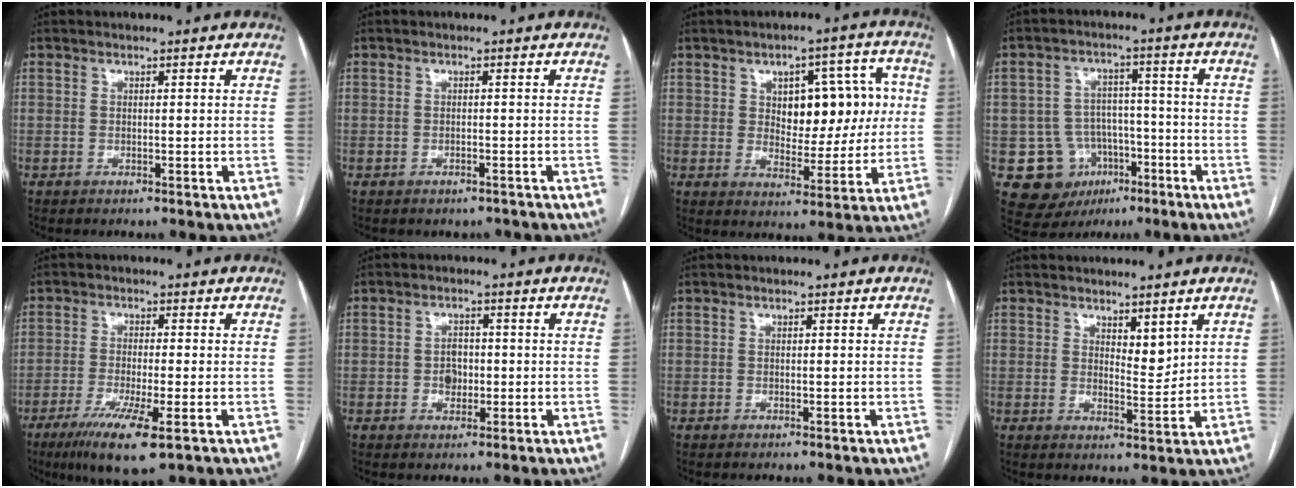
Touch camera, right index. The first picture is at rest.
{"total": 1.6, "force": [-1.3, 0.9, 0.3], "torque": [-0.009, 0.004, -0.012]}
{"total": 10.8, "force": [1.9, 5.9, 8.9], "torque": [-0.106, 0.031, 0.037]}
{"total": 10.4, "force": [-3.8, 9.2, 2.8], "torque": [-0.047, 0.029, -0.045]}
{"total": 9.1, "force": [-4.7, 1.0, 7.7], "torque": [-0.141, -0.026, -0.078]}
{"total": 2.9, "force": [-0.4, 2.2, 1.9], "torque": [-0.026, 0.006, -0.006]}
{"total": 0.0}
{"total": 3.3, "force": [2.2, 1.2, 2.2], "torque": [-0.036, -0.012, 0.043]}